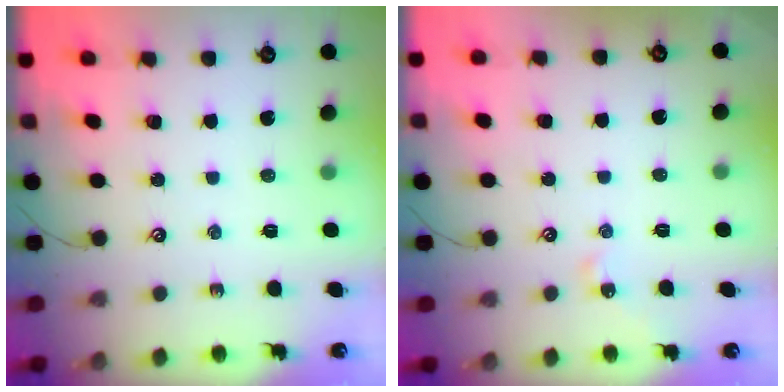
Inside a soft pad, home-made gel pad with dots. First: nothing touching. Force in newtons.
{"total": 2.0, "press": 2.0, "slide": 0.4}